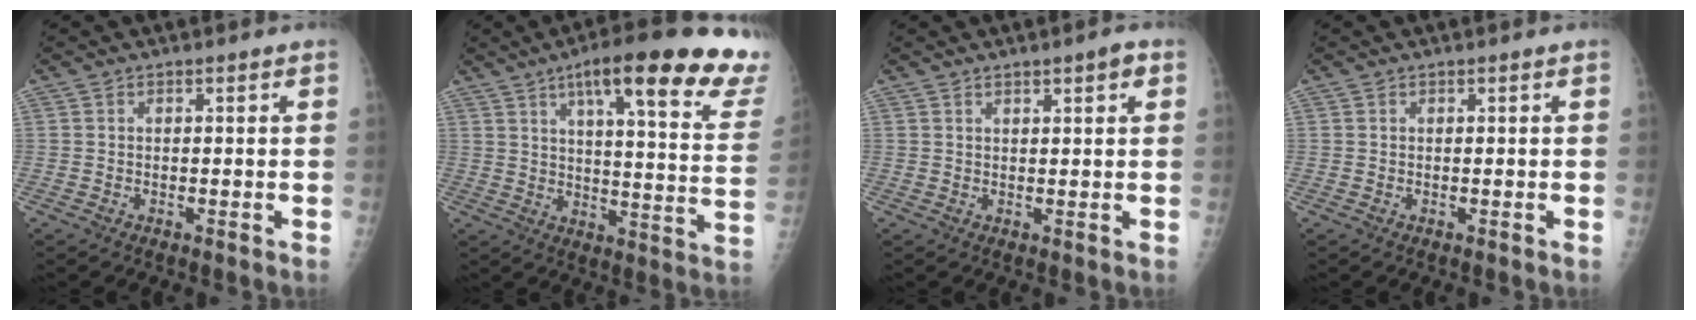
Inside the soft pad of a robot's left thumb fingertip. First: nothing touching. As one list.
[{"total": 25.8, "force": [17.5, 4.4, 18.5], "torque": [-0.228, -0.069, 0.219]}, {"total": 2.7, "force": [1.5, 0.6, 2.2], "torque": [-0.026, -0.004, 0.020]}, {"total": 0.0}]